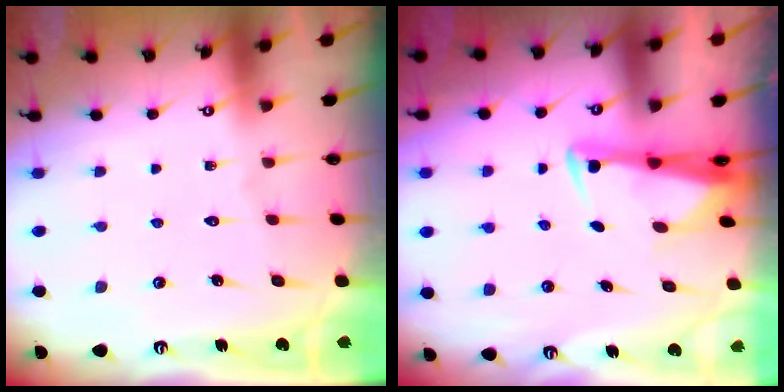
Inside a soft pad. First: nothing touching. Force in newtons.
{"total": 2.9, "press": 2.9, "slide": 0.6}